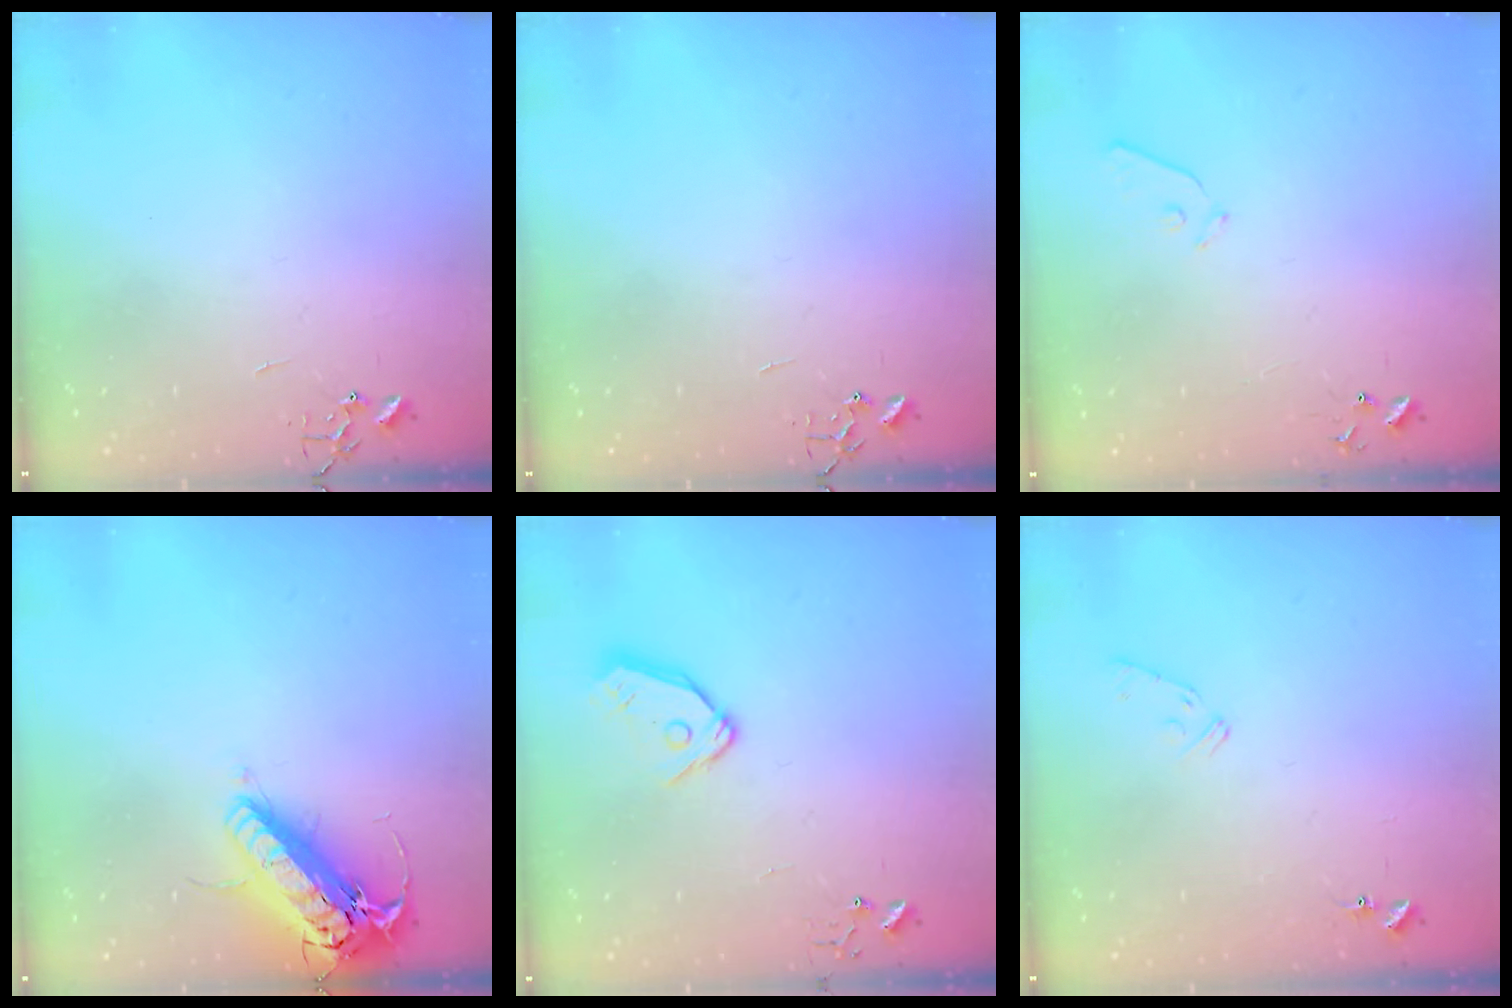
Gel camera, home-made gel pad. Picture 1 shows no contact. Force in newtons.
{"total": 0.0}
{"total": 6.6, "press": 6.6, "slide": 0.7}
{"total": 19.5, "press": 19.1, "slide": 3.7}
{"total": 9.4, "press": 9.4, "slide": 0.7}
{"total": 6.7, "press": 6.7, "slide": 0.7}